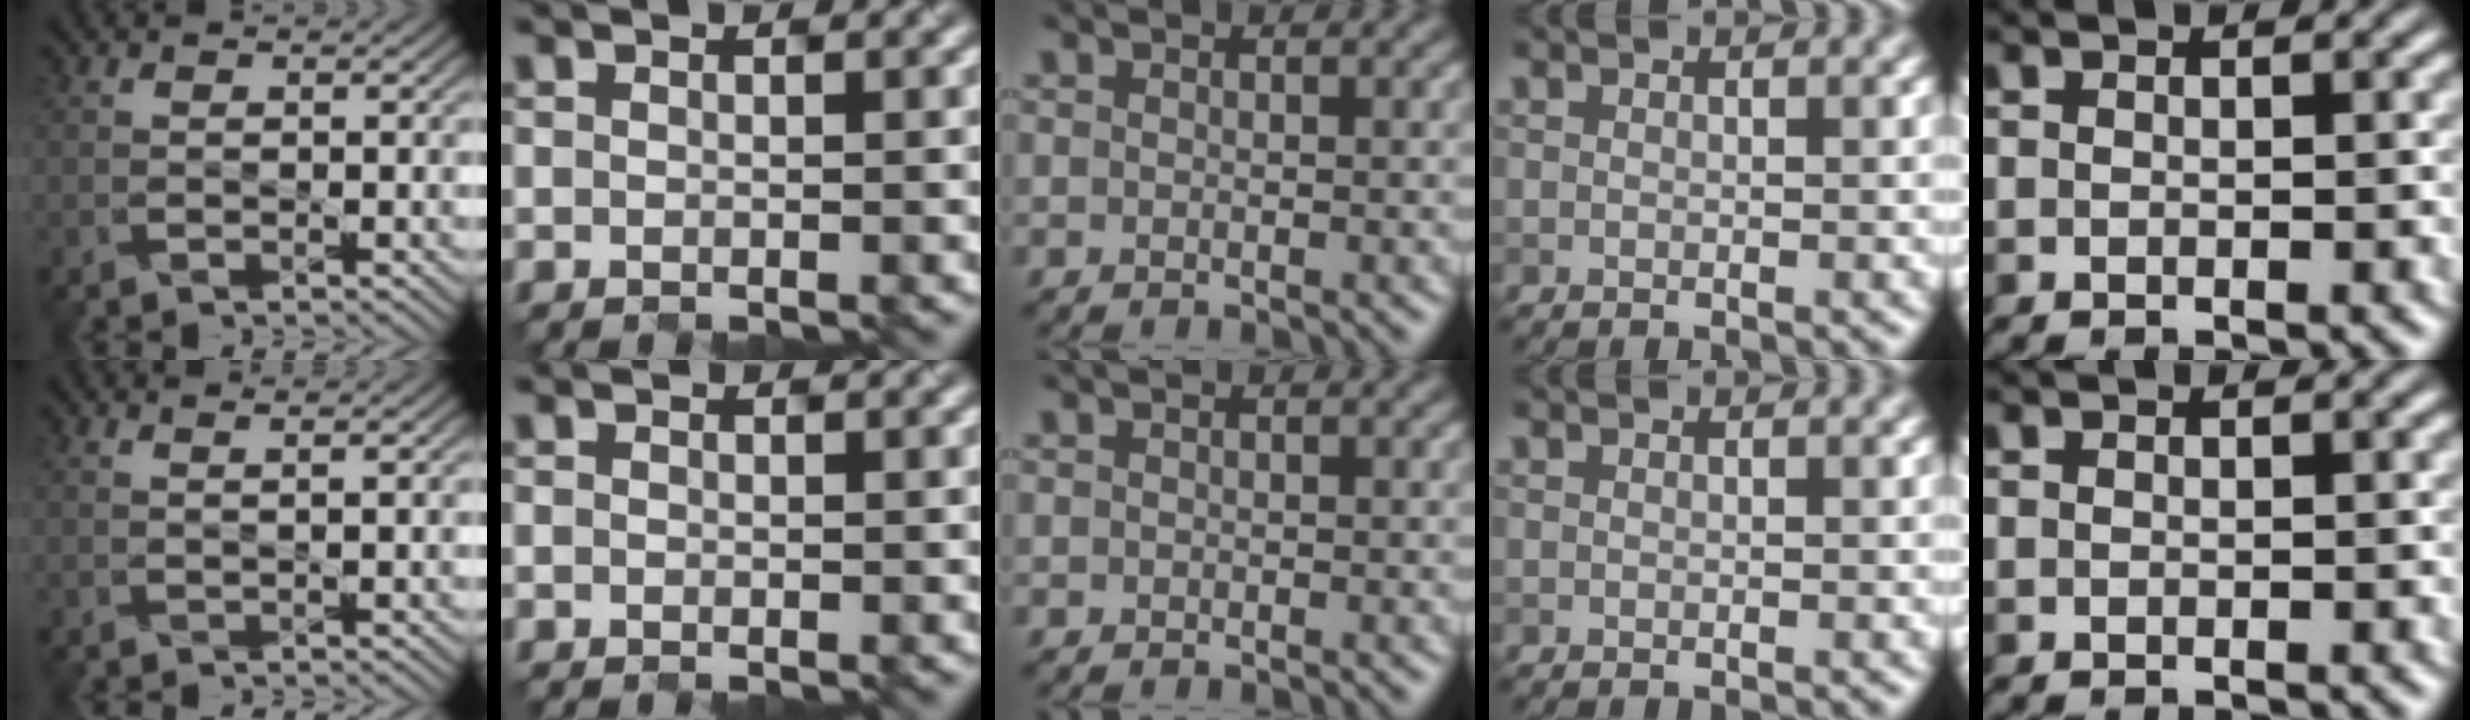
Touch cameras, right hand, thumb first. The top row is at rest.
{"thumb": {"total": 1.5, "force": [1.1, -0.9, -0.2], "torque": [0.002, 0.006, 0.024]}, "index": {"total": 0.9, "force": [-0.6, -0.4, -0.5], "torque": [0.002, 0.002, -0.003]}}